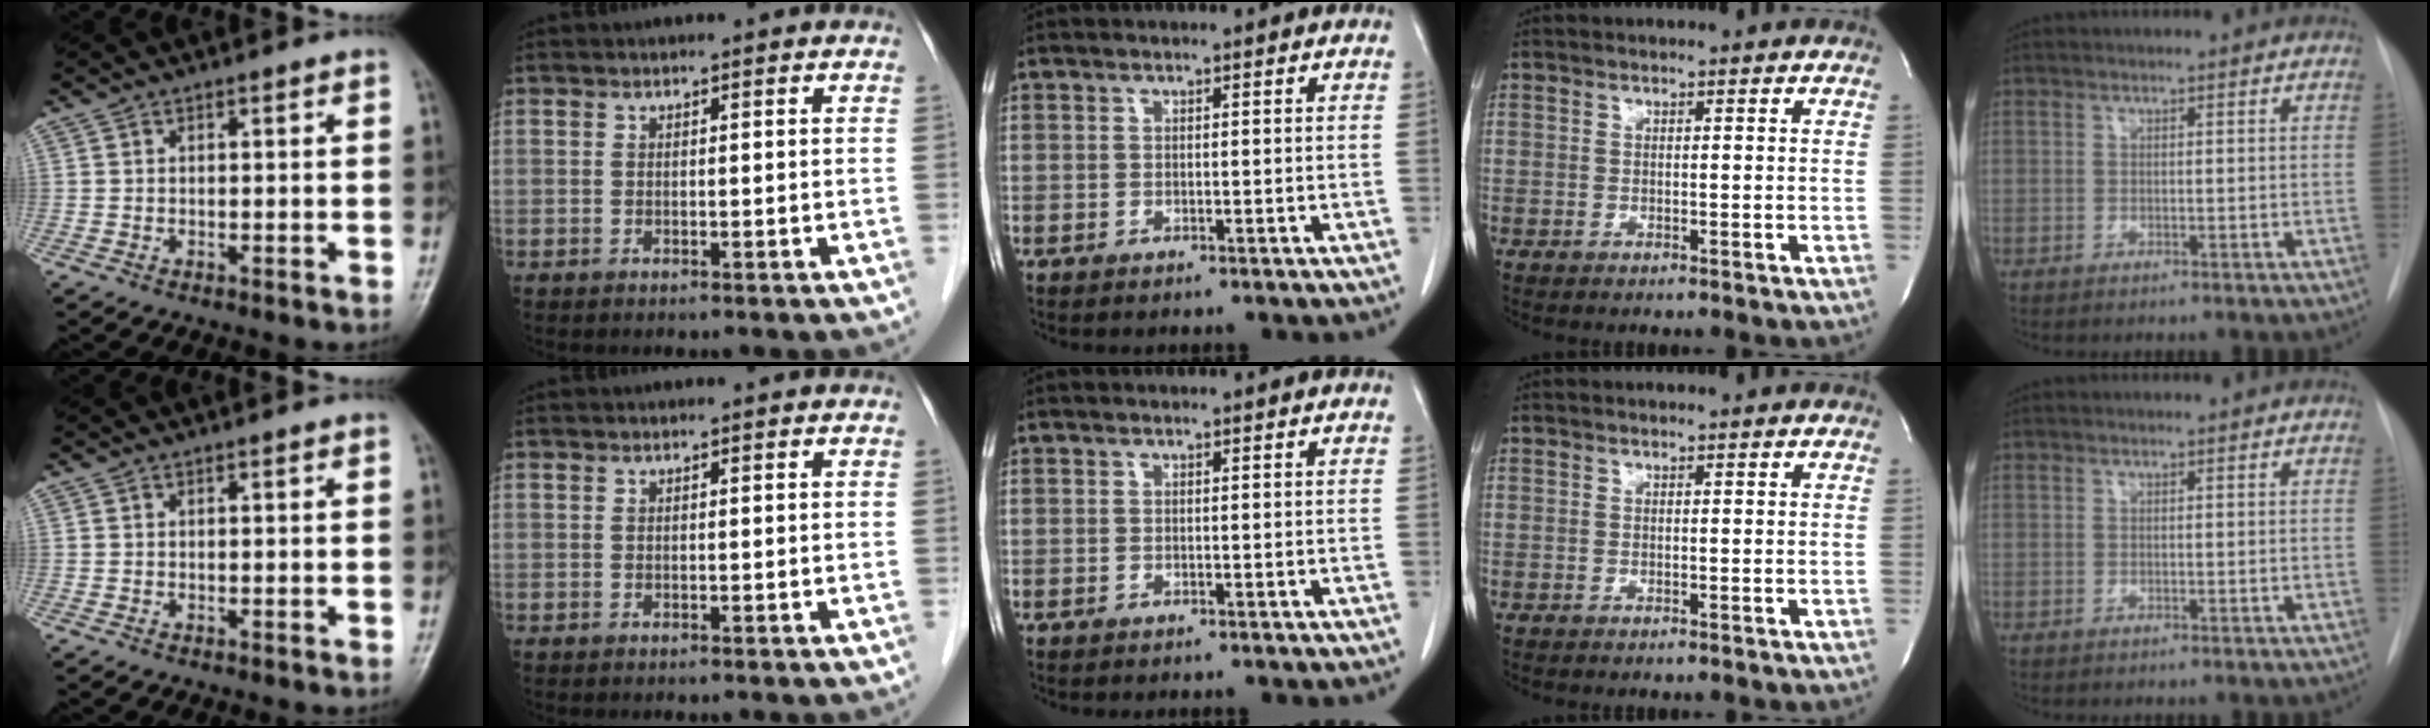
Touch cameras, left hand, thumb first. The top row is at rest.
{}